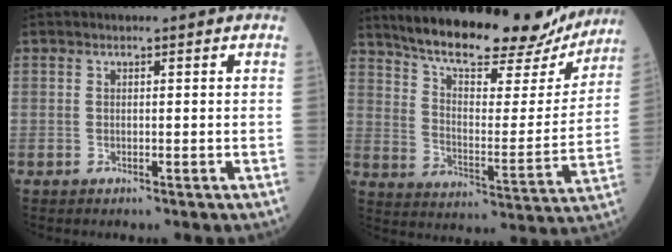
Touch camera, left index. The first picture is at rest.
{"total": 24.8, "force": [21.2, 6.2, 11.2], "torque": [-0.172, -0.011, 0.291]}